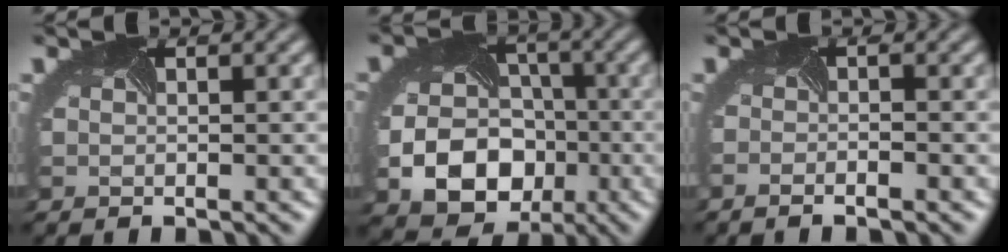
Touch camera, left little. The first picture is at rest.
{"total": 9.7, "force": [-3.1, 7.9, 4.9], "torque": [-0.076, -0.038, -0.054]}
{"total": 1.5, "force": [-1.1, 0.2, 1.0], "torque": [-0.013, -0.013, -0.011]}